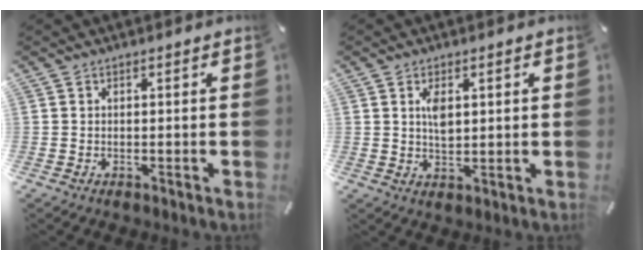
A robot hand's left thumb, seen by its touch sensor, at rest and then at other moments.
{"total": 3.9, "force": [1.2, 2.0, 3.1], "torque": [-0.051, -0.002, 0.016]}